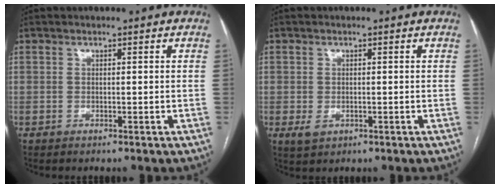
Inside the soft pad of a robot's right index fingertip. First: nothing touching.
{"total": 2.4, "force": [-0.5, 2.0, 1.1], "torque": [-0.018, -0.001, 0.001]}